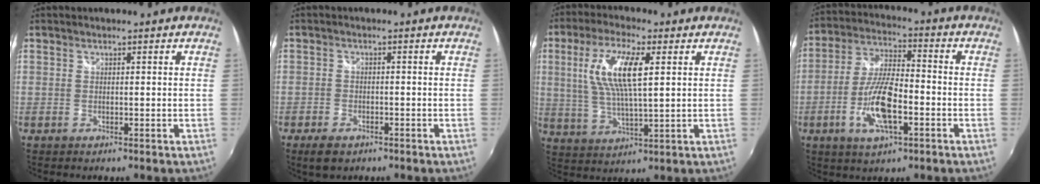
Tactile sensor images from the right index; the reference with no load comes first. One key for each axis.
{"total": 4.7, "fx": -3.2, "fy": 2.6, "fz": 2.3, "tx": -0.062, "ty": -0.010, "tz": -0.054}
{"total": 11.9, "fx": 3.0, "fy": 3.3, "fz": 11.0, "tx": -0.217, "ty": 0.006, "tz": 0.060}
{"total": 12.3, "fx": -4.2, "fy": 4.2, "fz": 10.8, "tx": -0.227, "ty": -0.003, "tz": -0.079}